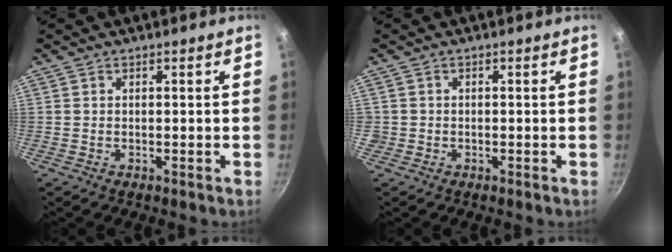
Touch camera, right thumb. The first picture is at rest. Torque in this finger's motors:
{"motor_torque": [0.35, 0.72, 0.25, -0.03, 0.01]}